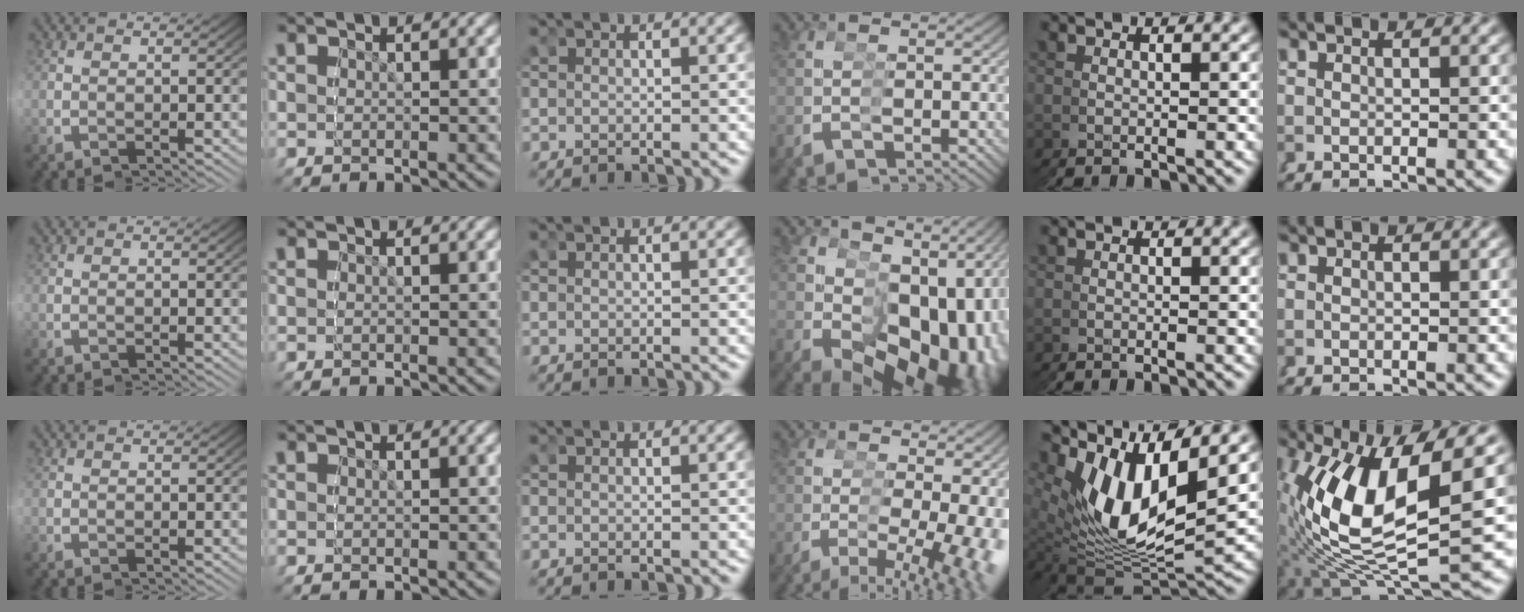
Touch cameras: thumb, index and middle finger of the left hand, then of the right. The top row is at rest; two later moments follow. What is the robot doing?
{"motion": "grasp_and_lifting", "object": "condiment"}